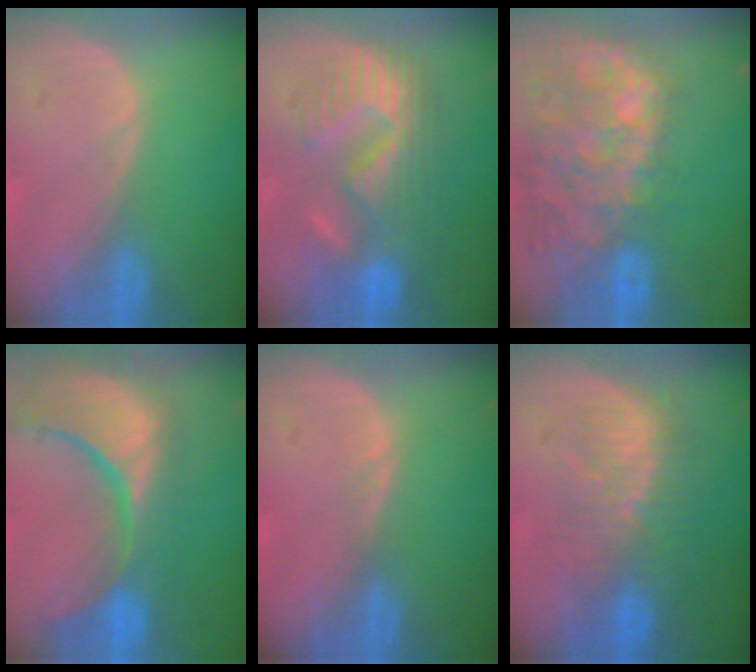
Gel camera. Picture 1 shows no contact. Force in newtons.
{"total": 9.8, "press": 9.5, "slide": 2.5}
{"total": 13.6, "press": 11.5, "slide": 7.2}
{"total": 15.3, "press": 12.2, "slide": 9.3}
{"total": 0.7, "press": 0.7, "slide": 0.2}
{"total": 9.6, "press": 8.4, "slide": 4.6}